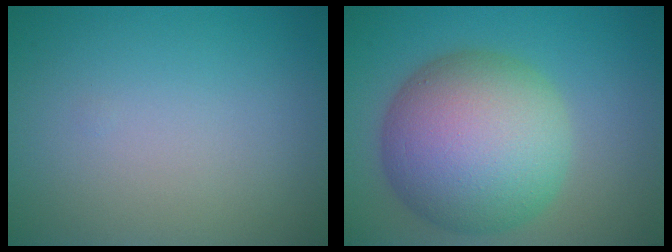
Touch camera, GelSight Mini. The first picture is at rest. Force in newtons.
{"total": 12.6, "press": 12.5, "slide": 0.4}